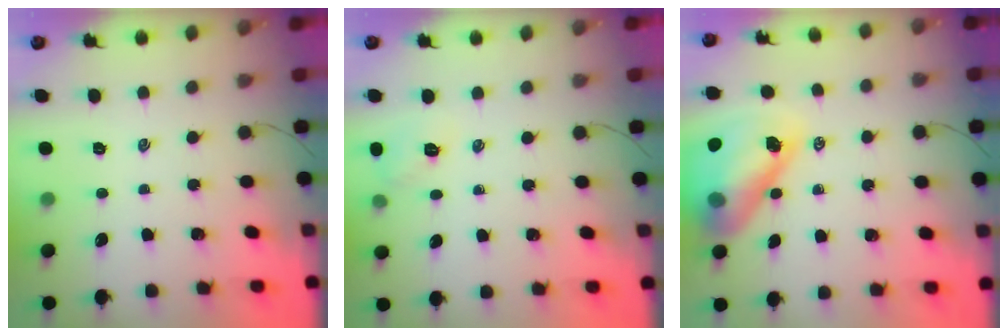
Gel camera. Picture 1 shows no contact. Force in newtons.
{"total": 5.8, "press": 5.6, "slide": 1.3}
{"total": 18.4, "press": 17.7, "slide": 5.2}